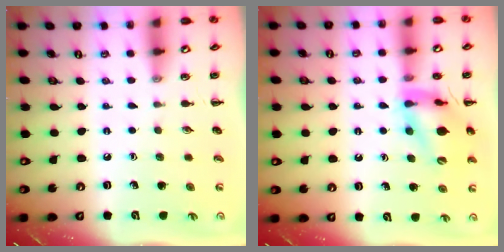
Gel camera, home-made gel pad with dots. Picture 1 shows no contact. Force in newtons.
{"total": 15.5, "press": 15.4, "slide": 2.0}